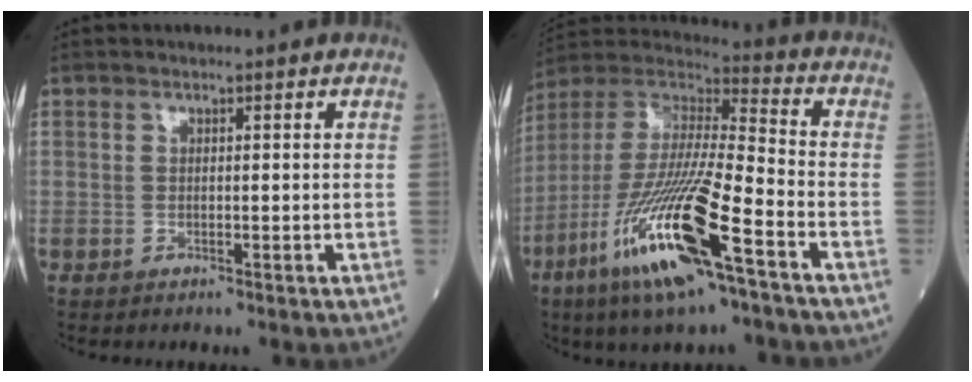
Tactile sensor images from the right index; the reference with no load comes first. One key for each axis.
{"total": 21.0, "fx": -10.3, "fy": 2.2, "fz": 18.2, "tx": -0.400, "ty": -0.050, "tz": -0.198}